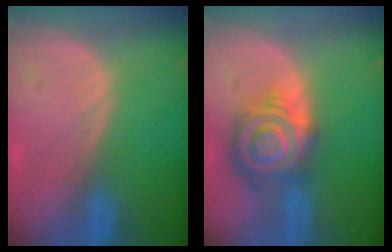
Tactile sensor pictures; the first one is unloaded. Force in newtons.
{"total": 9.3, "press": 9.2, "slide": 0.6}